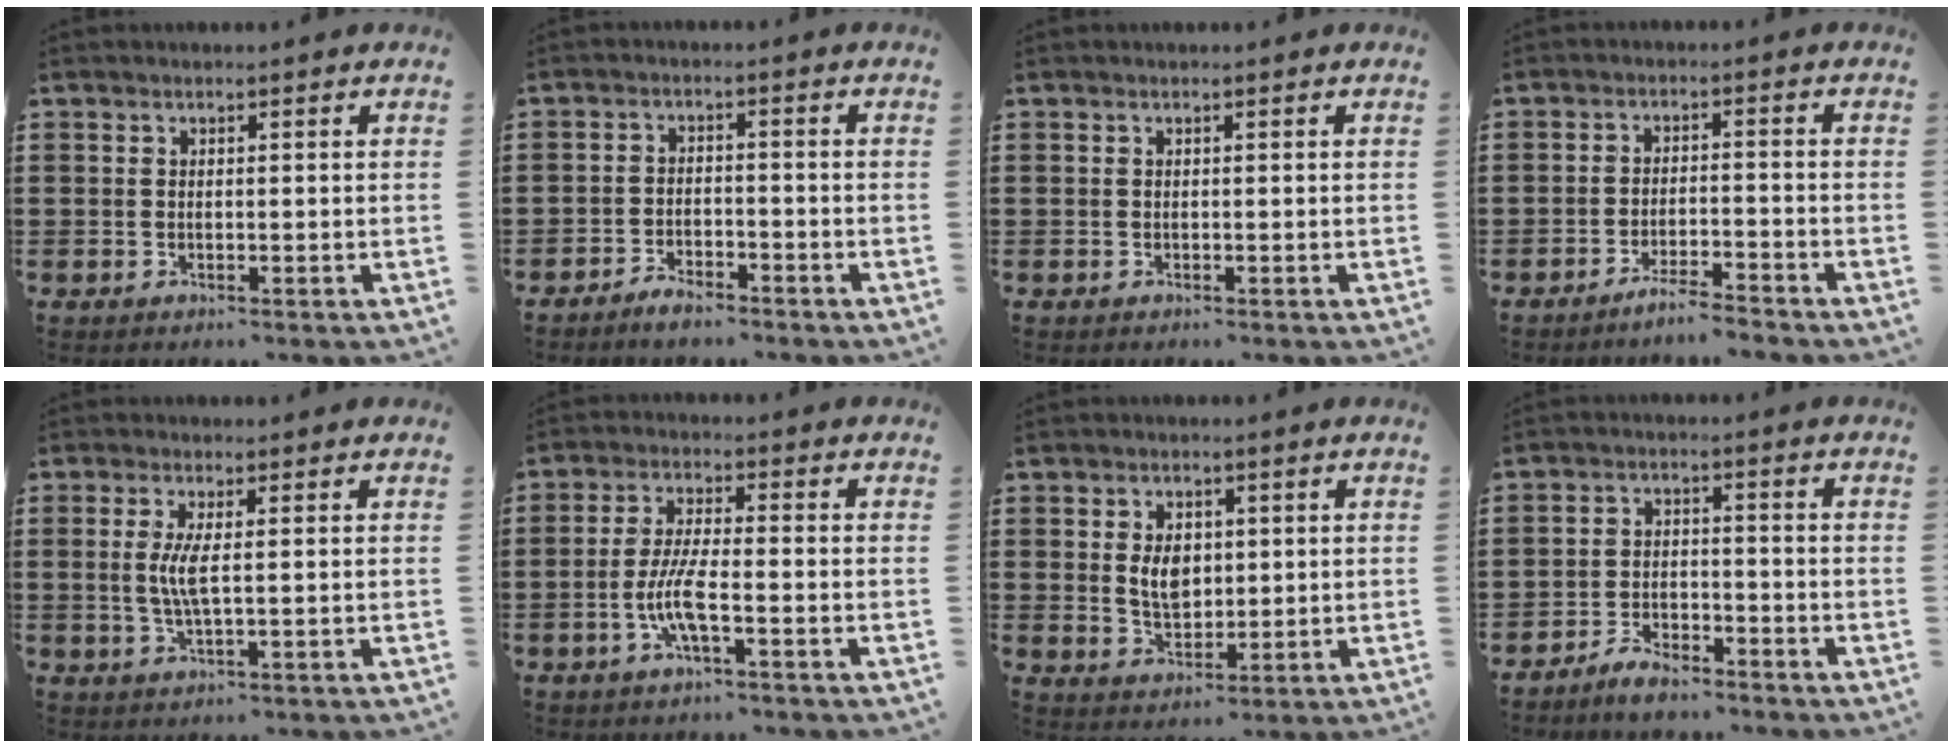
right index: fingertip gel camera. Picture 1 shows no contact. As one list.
[{"total": 2.6, "force": [-2.5, 0.7, 0.3], "torque": [-0.010, 0.008, -0.050]}, {"total": 0.0}, {"total": 3.5, "force": [-3.4, -0.2, 1.1], "torque": [-0.019, 0.001, -0.066]}, {"total": 4.2, "force": [0.3, 0.7, 4.1], "torque": [-0.093, -0.008, -0.001]}, {"total": 6.1, "force": [-2.2, 1.3, 5.5], "torque": [-0.128, -0.012, -0.050]}, {"total": 4.8, "force": [0.7, 3.3, 3.5], "torque": [-0.068, 0.009, 0.010]}, {"total": 3.4, "force": [-3.3, 0.8, 0.5], "torque": [-0.011, 0.012, -0.067]}]